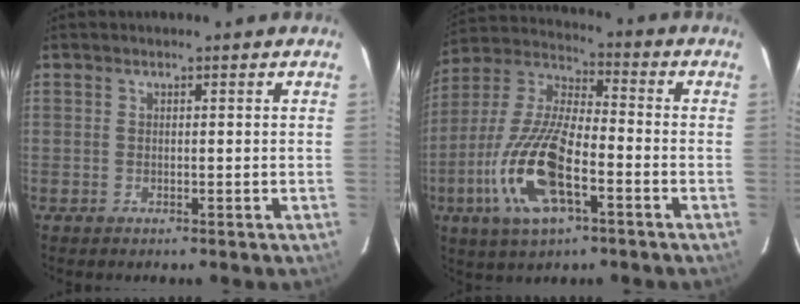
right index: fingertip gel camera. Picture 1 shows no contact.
{"total": 18.1, "force": [-6.8, 6.5, 15.4], "torque": [-0.330, -0.015, -0.136]}